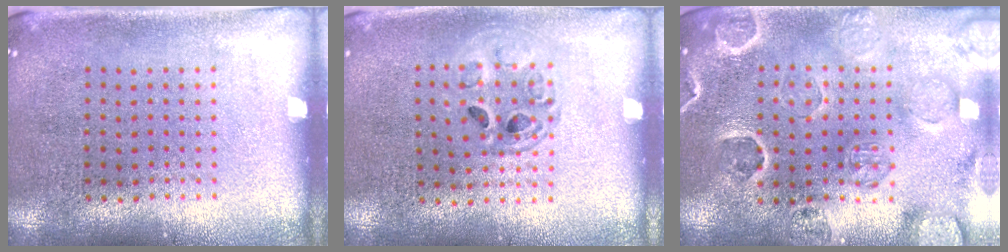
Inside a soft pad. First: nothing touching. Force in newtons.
{"total": 1.3, "press": 1.3, "slide": 0.4}
{"total": 2.7, "press": 2.7, "slide": 0.5}